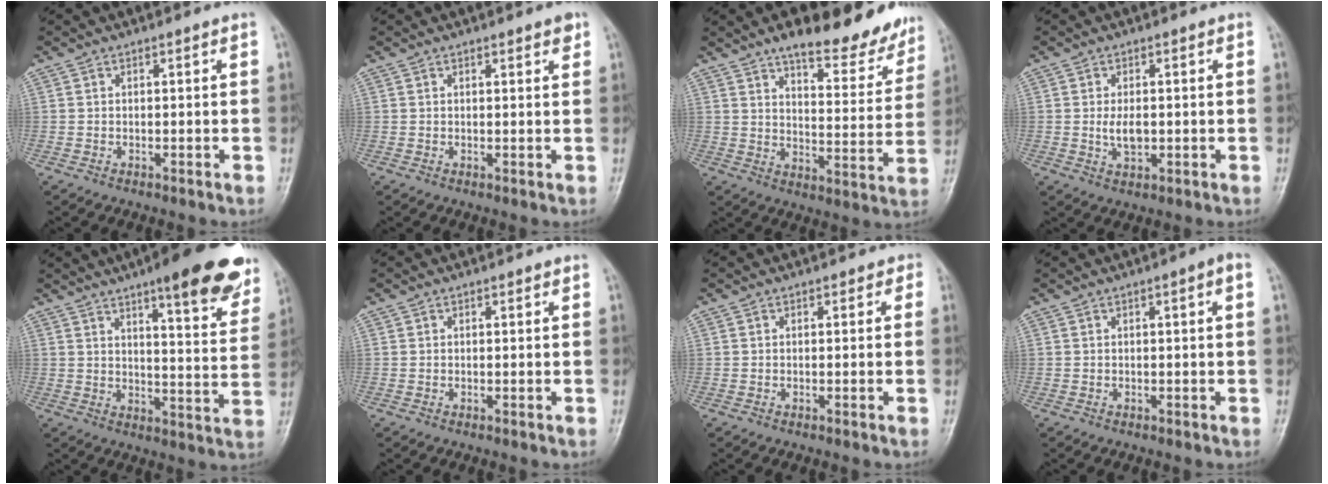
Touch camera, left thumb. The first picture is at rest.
{"total": 2.0, "force": [1.4, 0.7, 1.2], "torque": [-0.007, -0.006, 0.016]}
{"total": 18.6, "force": [14.8, 6.0, 9.5], "torque": [-0.079, -0.084, 0.195]}
{"total": 3.5, "force": [0.0, 2.0, 2.9], "torque": [-0.052, -0.006, 0.002]}
{"total": 19.0, "force": [12.6, 4.6, 13.5], "torque": [-0.144, -0.059, 0.160]}
{"total": 0.6, "force": [0.4, 0.4, 0.2], "torque": [0.000, -0.003, 0.003]}
{"total": 1.4, "force": [0.6, 1.0, 0.6], "torque": [0.010, 0.001, 0.001]}
{"total": 2.1, "force": [0.7, 0.3, 2.0], "torque": [-0.031, 0.006, 0.007]}